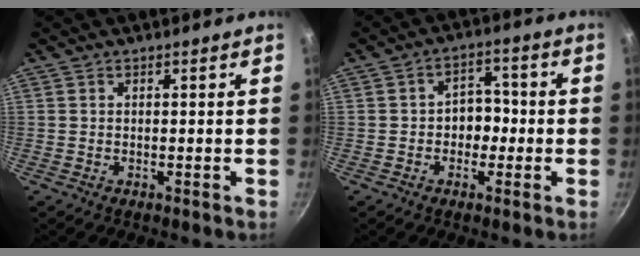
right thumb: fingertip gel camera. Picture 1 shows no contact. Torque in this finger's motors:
{"motor_torque": [-0.40, -0.06, 0.05, 0.17, 0.01]}